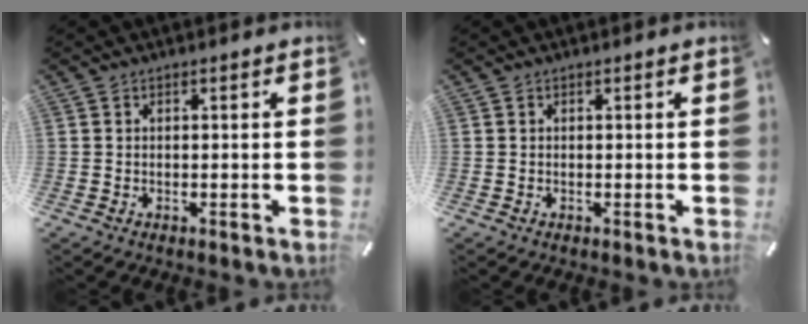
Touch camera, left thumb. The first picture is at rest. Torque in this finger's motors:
{"motor_torque": [0.09, 0.03, -0.02, 0.01, 0.00]}